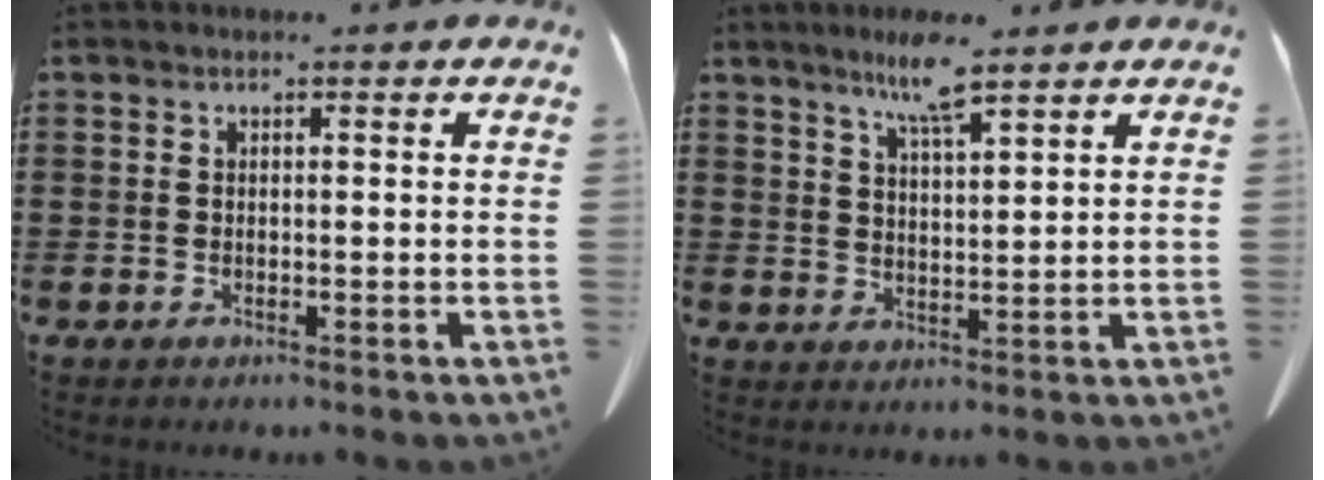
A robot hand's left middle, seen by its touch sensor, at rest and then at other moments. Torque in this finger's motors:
{"motor_torque": [1.40, -0.74, 0.18, 0.10]}